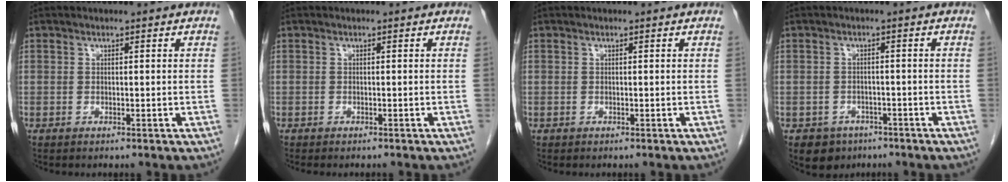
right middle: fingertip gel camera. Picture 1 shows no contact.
{"total": 1.9, "force": [-1.7, 0.5, 0.7], "torque": [-0.013, -0.005, -0.018]}
{"total": 0.0}
{"total": 4.1, "force": [-2.6, 3.2, 0.5], "torque": [-0.007, 0.008, -0.033]}